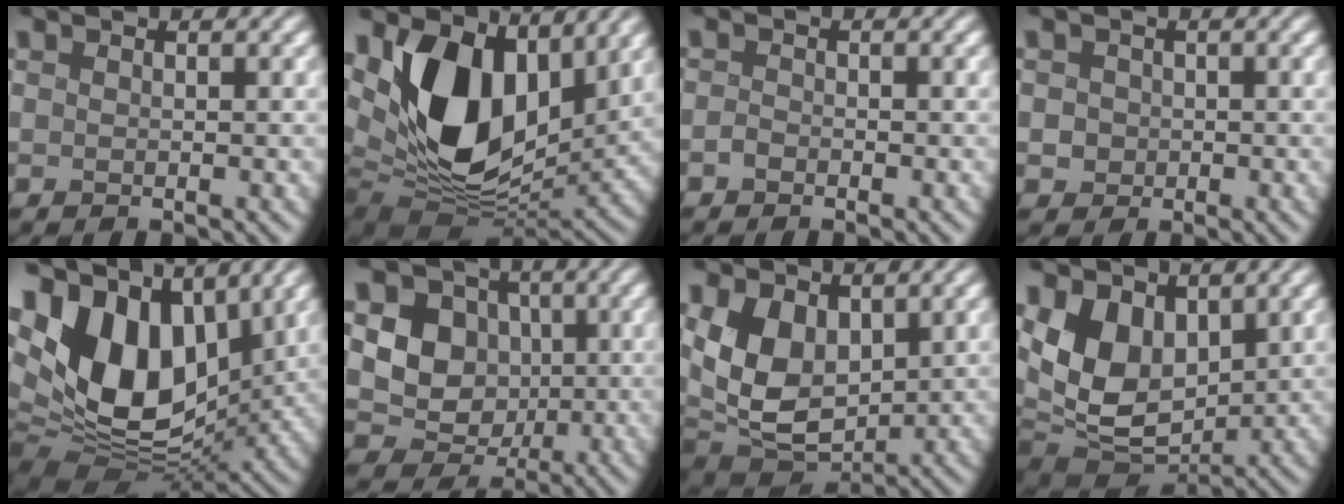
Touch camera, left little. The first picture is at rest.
{"total": 13.5, "force": [3.8, 8.6, 9.6], "torque": [-0.170, -0.008, 0.062]}
{"total": 1.1, "force": [-1.0, 0.4, 0.2], "torque": [0.000, -0.002, -0.025]}
{"total": 1.6, "force": [-0.4, 1.5, 0.5], "torque": [-0.004, -0.001, -0.001]}
{"total": 16.6, "force": [2.9, 10.9, 12.2], "torque": [-0.245, 0.001, 0.048]}
{"total": 8.9, "force": [1.0, 7.9, 4.0], "torque": [-0.063, 0.016, -0.007]}
{"total": 7.9, "force": [1.4, 5.4, 5.6], "torque": [-0.122, -0.013, 0.020]}
{"total": 9.4, "force": [1.7, 6.5, 6.6], "torque": [-0.138, -0.012, 0.026]}